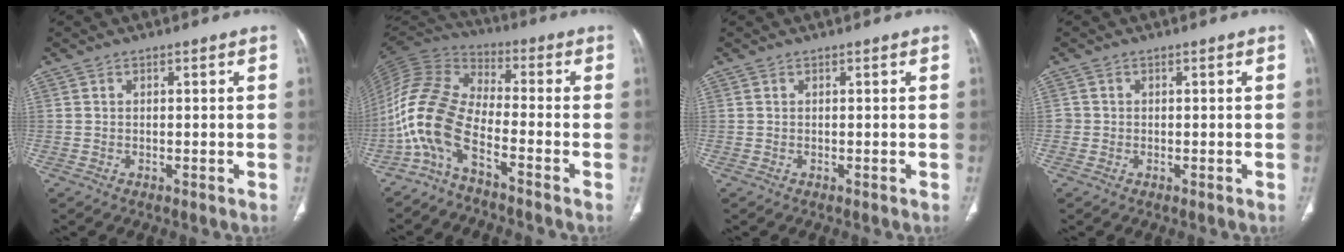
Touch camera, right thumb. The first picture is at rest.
{"total": 12.2, "force": [-6.2, 5.1, 9.3], "torque": [-0.210, 0.065, -0.137]}
{"total": 0.0}
{"total": 1.2, "force": [-0.2, 1.2, 0.1], "torque": [0.006, 0.005, -0.004]}